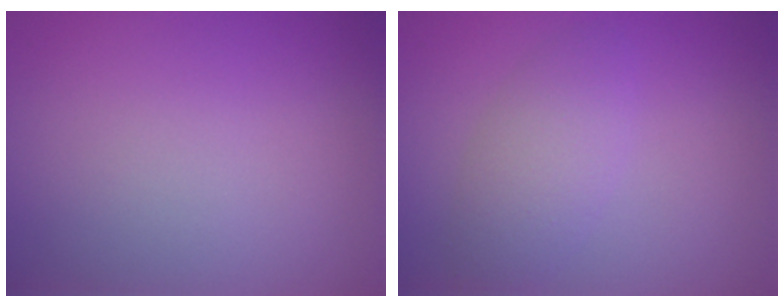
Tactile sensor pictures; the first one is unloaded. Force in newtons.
{"total": 3.1, "press": 3.1, "slide": 0.1}